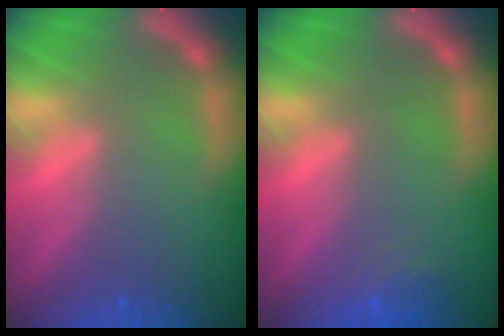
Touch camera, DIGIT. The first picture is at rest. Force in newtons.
{"total": 1.9}